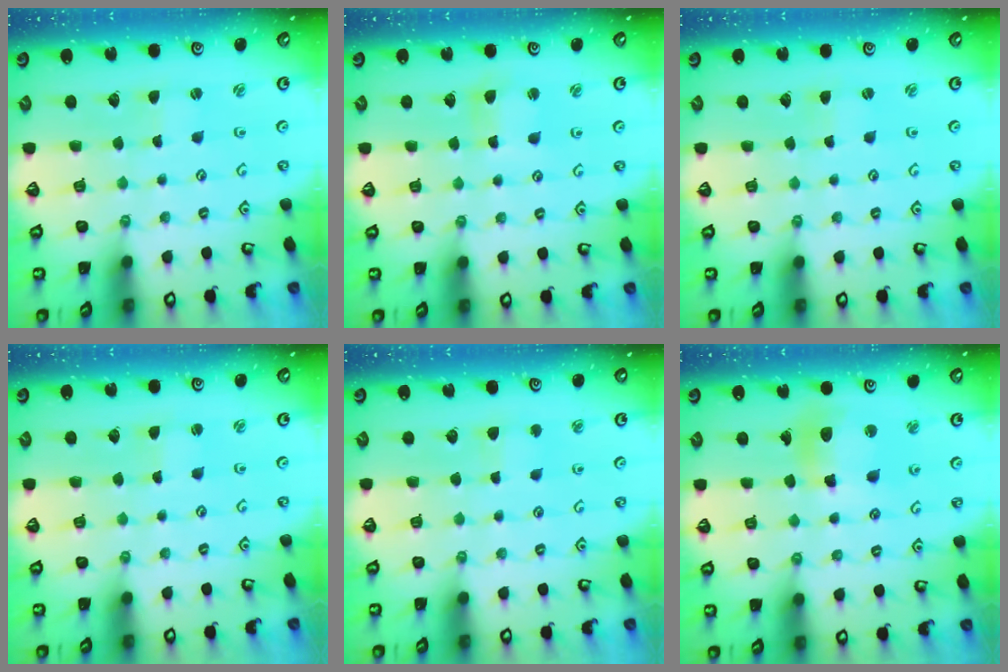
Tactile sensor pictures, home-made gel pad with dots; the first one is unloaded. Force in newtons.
{"total": 2.9, "press": 2.9, "slide": 0.3}
{"total": 1.4, "press": 1.4, "slide": 0.3}
{"total": 1.1, "press": 1.1, "slide": 0.1}
{"total": 2.8, "press": 2.8, "slide": 0.4}
{"total": 12.1, "press": 11.9, "slide": 2.0}